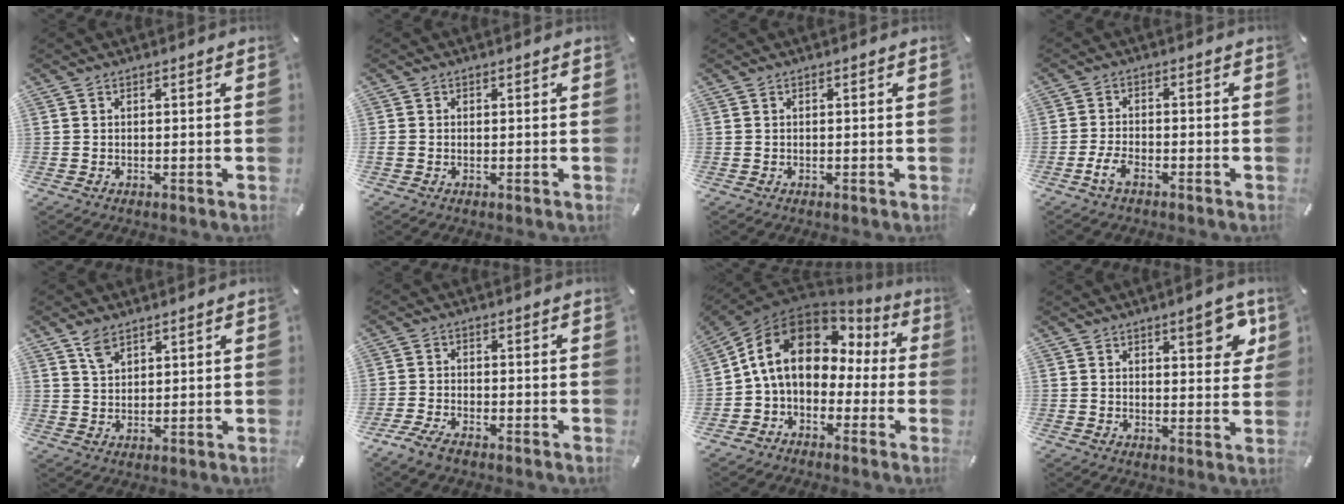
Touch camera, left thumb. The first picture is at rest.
{"total": 0.7, "force": [-0.1, 0.6, 0.3], "torque": [-0.005, 0.004, -0.004]}
{"total": 0.0}
{"total": 4.4, "force": [-2.6, 1.9, 3.0], "torque": [-0.069, 0.007, -0.051]}
{"total": 4.2, "force": [2.9, 2.3, 2.0], "torque": [-0.036, -0.005, 0.056]}
{"total": 4.0, "force": [-3.1, 1.4, 2.0], "torque": [-0.050, 0.010, -0.063]}
{"total": 14.6, "force": [3.4, 11.2, 8.8], "torque": [-0.175, -0.006, 0.061]}
{"total": 7.6, "force": [4.6, 3.4, 5.0], "torque": [-0.051, -0.025, 0.071]}